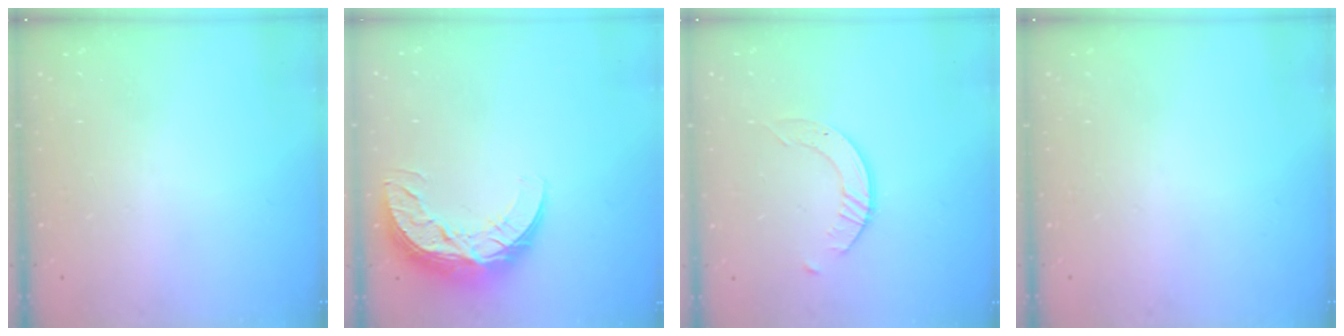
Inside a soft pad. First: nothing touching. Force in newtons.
{"total": 12.6, "press": 12.6, "slide": 0.8}
{"total": 2.5, "press": 2.5, "slide": 0.3}
{"total": 0.0}